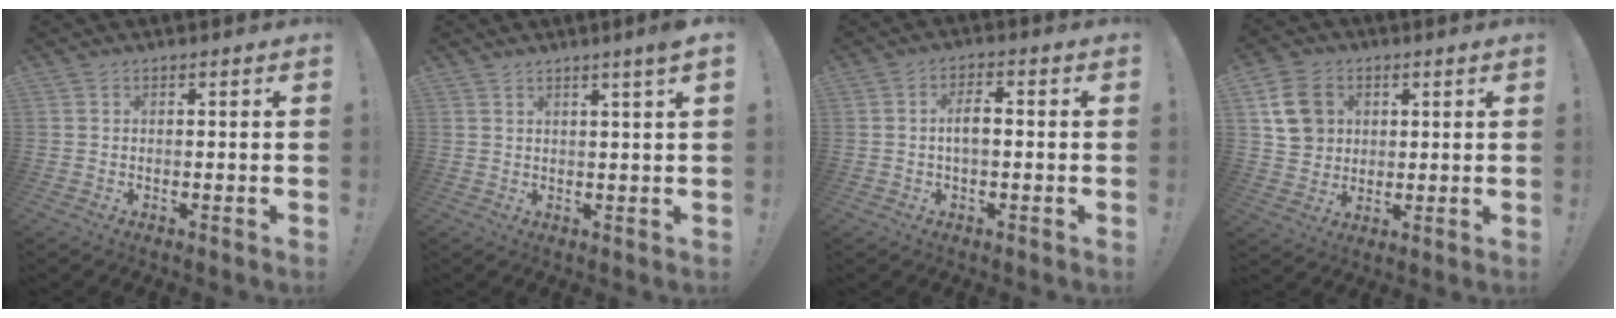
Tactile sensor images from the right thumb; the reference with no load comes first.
{"total": 3.2, "force": [1.9, -0.6, 2.5], "torque": [-0.038, -0.012, 0.028]}
{"total": 4.9, "force": [-0.3, 2.1, 4.5], "torque": [-0.086, 0.008, -0.008]}
{"total": 11.2, "force": [3.9, 9.4, 4.7], "torque": [-0.063, -0.003, 0.082]}